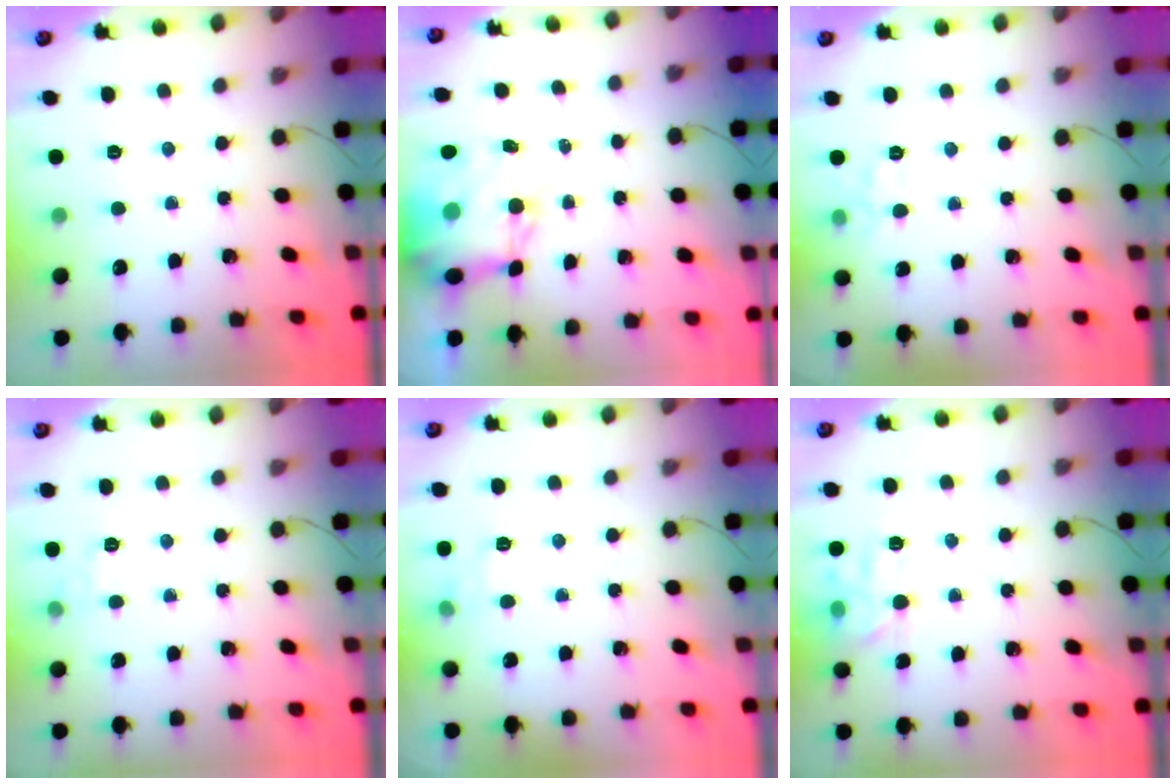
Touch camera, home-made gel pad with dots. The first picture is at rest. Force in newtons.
{"total": 15.1, "press": 14.7, "slide": 3.6}
{"total": 4.4, "press": 4.1, "slide": 1.6}
{"total": 5.8, "press": 5.7, "slide": 1.3}
{"total": 5.2, "press": 4.8, "slide": 1.8}
{"total": 11.9, "press": 11.9, "slide": 0.2}